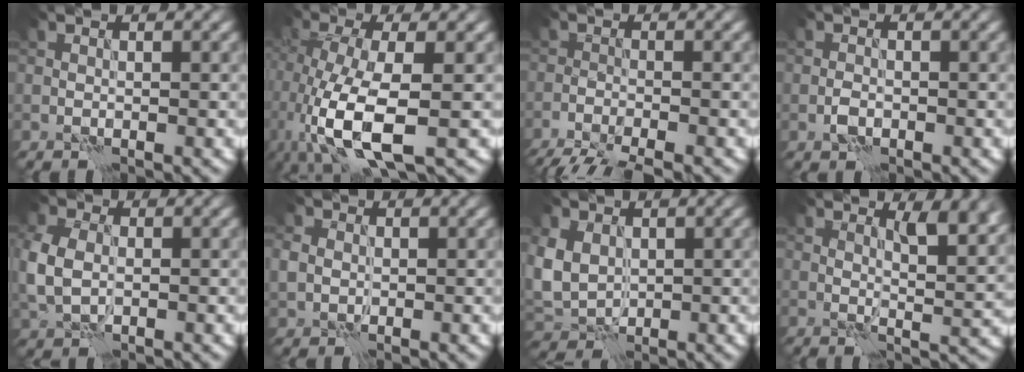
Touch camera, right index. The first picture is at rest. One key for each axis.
{"total": 9.4, "fx": -3.0, "fy": 3.3, "fz": 8.2, "tx": -0.184, "ty": -0.016, "tz": -0.055}
{"total": 6.8, "fx": -5.8, "fy": 1.5, "fz": 3.2, "tx": -0.053, "ty": -0.021, "tz": -0.093}
{"total": 1.1, "fx": -0.5, "fy": 0.7, "fz": 0.7, "tx": -0.014, "ty": 0.002, "tz": -0.012}
{"total": 5.0, "fx": -0.1, "fy": 3.7, "fz": 3.3, "tx": -0.101, "ty": -0.007, "tz": 0.004}
{"total": 2.0, "fx": 0.3, "fy": 1.8, "fz": 0.9, "tx": -0.024, "ty": 0.002, "tz": 0.002}
{"total": 5.0, "fx": 1.0, "fy": 4.1, "fz": 2.7, "tx": -0.072, "ty": -0.001, "tz": 0.011}
{"total": 4.7, "fx": 2.2, "fy": 1.5, "fz": 4.0, "tx": -0.059, "ty": -0.006, "tz": 0.035}